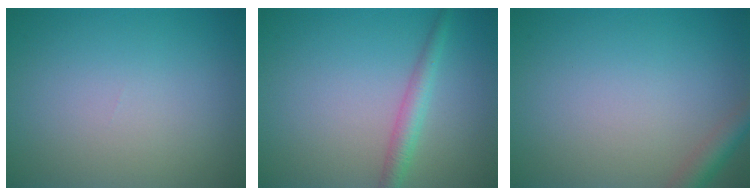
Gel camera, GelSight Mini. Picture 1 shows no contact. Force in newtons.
{"total": 2.3, "press": 2.3, "slide": 0.1}
{"total": 2.3, "press": 2.3, "slide": 0.1}